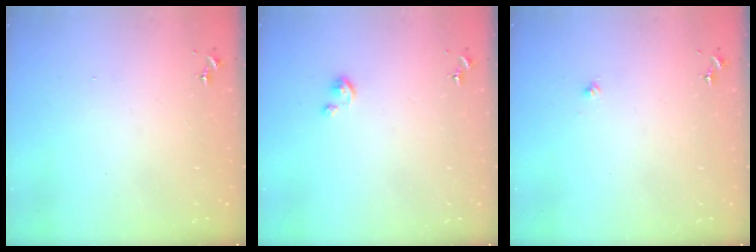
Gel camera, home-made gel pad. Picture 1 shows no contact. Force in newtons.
{"total": 2.5, "press": 2.5, "slide": 0.3}
{"total": 2.1, "press": 2.1, "slide": 0.3}